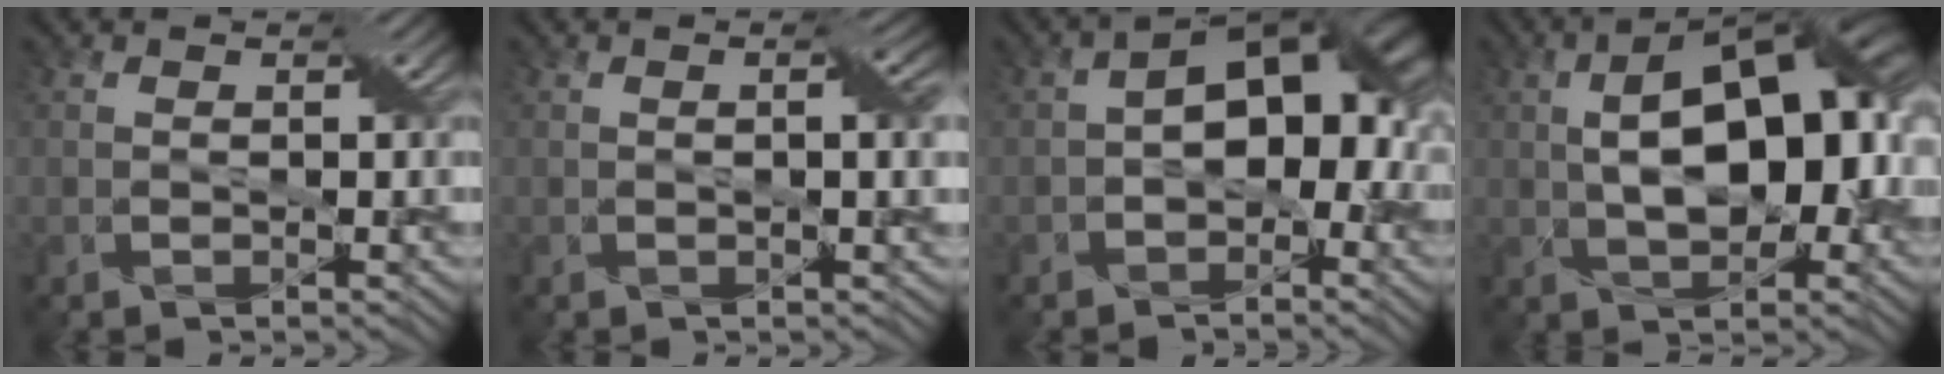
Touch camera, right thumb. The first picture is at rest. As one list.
[{"total": 2.4, "force": [0.3, 0.4, 2.3], "torque": [-0.037, 0.007, 0.003]}, {"total": 11.8, "force": [-0.5, 7.5, 9.1], "torque": [-0.106, 0.014, -0.013]}, {"total": 14.7, "force": [0.9, 7.4, 12.6], "torque": [-0.191, 0.018, 0.012]}]